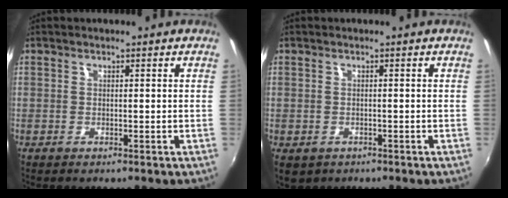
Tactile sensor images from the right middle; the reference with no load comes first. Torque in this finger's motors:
{"motor_torque": [0.68, -0.73, 0.05, 0.07]}